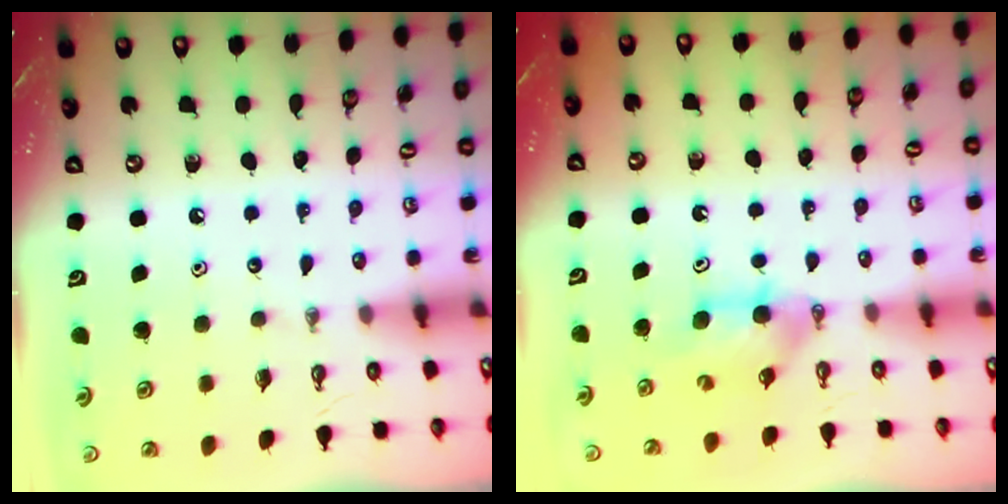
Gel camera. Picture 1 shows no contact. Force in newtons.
{"total": 4.5, "press": 4.3, "slide": 1.4}